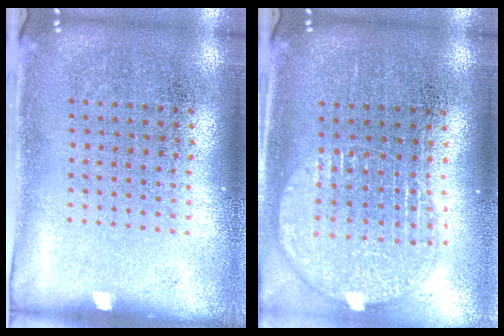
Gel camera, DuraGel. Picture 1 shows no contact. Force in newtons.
{"total": 1.6, "press": 1.4, "slide": 0.8}